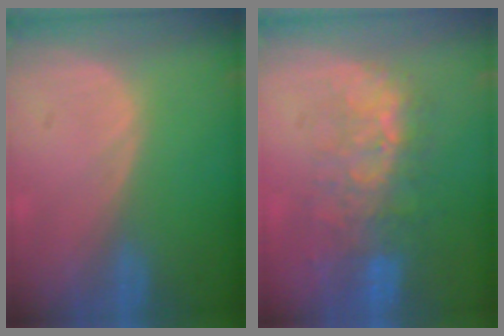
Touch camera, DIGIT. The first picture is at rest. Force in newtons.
{"total": 9.8, "press": 8.4, "slide": 5.0}